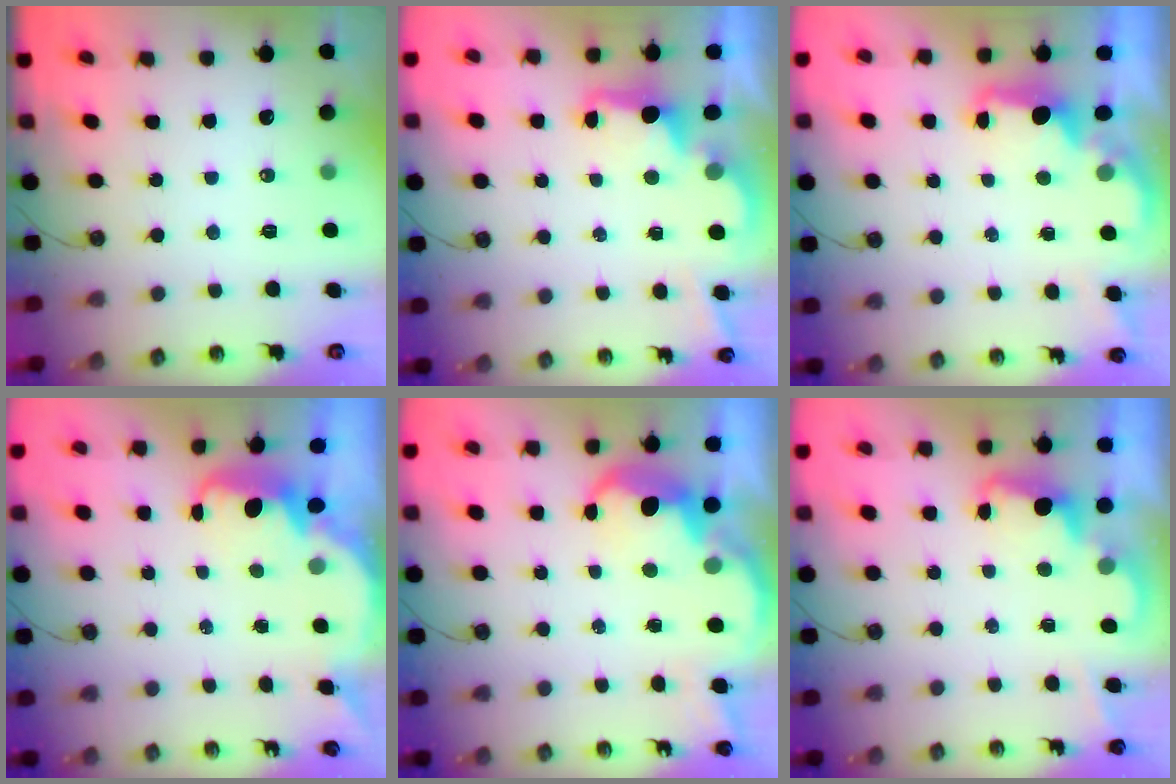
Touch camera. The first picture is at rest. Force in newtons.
{"total": 2.5, "press": 2.4, "slide": 0.8}
{"total": 2.1, "press": 2.0, "slide": 0.8}
{"total": 3.5, "press": 3.5, "slide": 0.4}
{"total": 6.2, "press": 6.2, "slide": 0.5}
{"total": 2.5, "press": 2.4, "slide": 0.5}